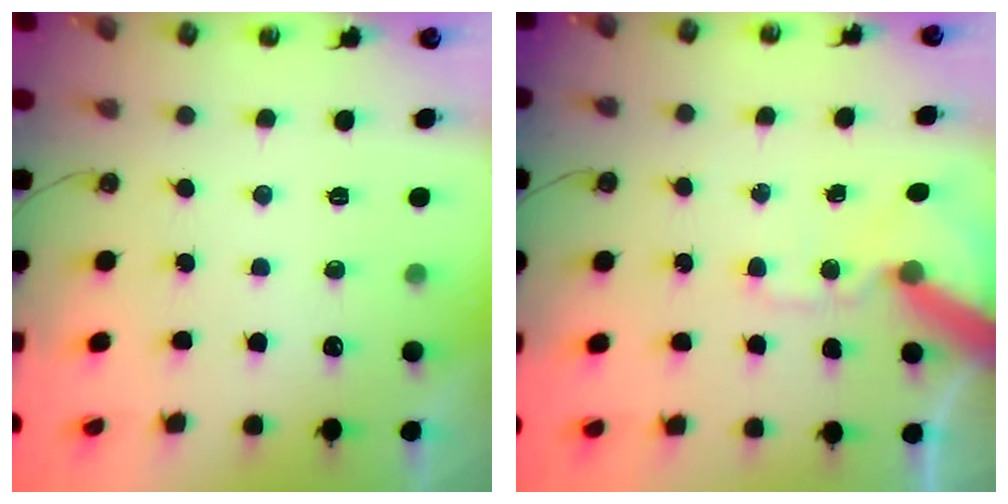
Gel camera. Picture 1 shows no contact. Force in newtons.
{"total": 11.4, "press": 11.3, "slide": 1.8}